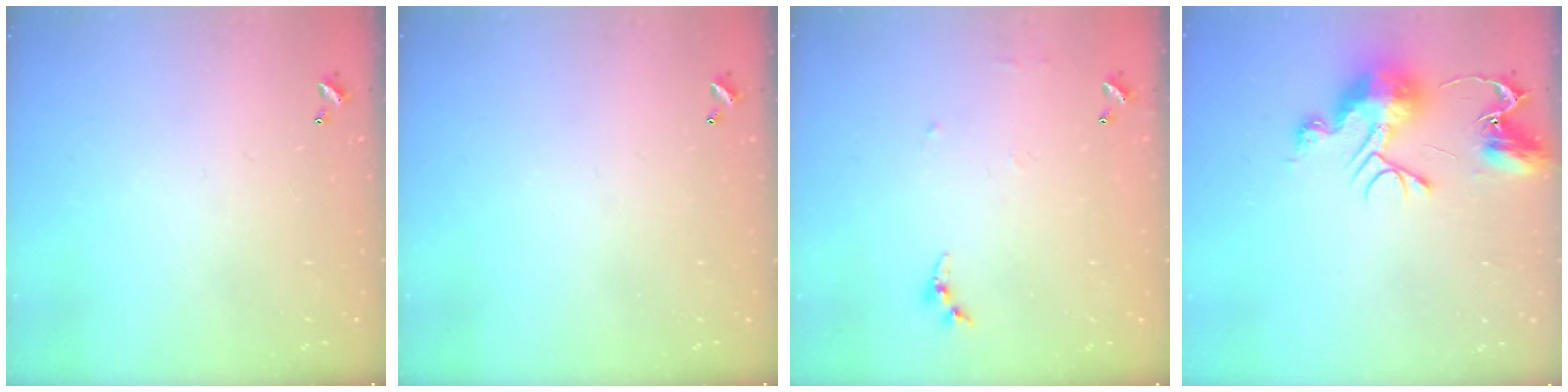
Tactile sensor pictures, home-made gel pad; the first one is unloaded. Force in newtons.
{"total": 0.0}
{"total": 6.5, "press": 6.5, "slide": 0.8}
{"total": 12.0, "press": 12.0, "slide": 1.1}